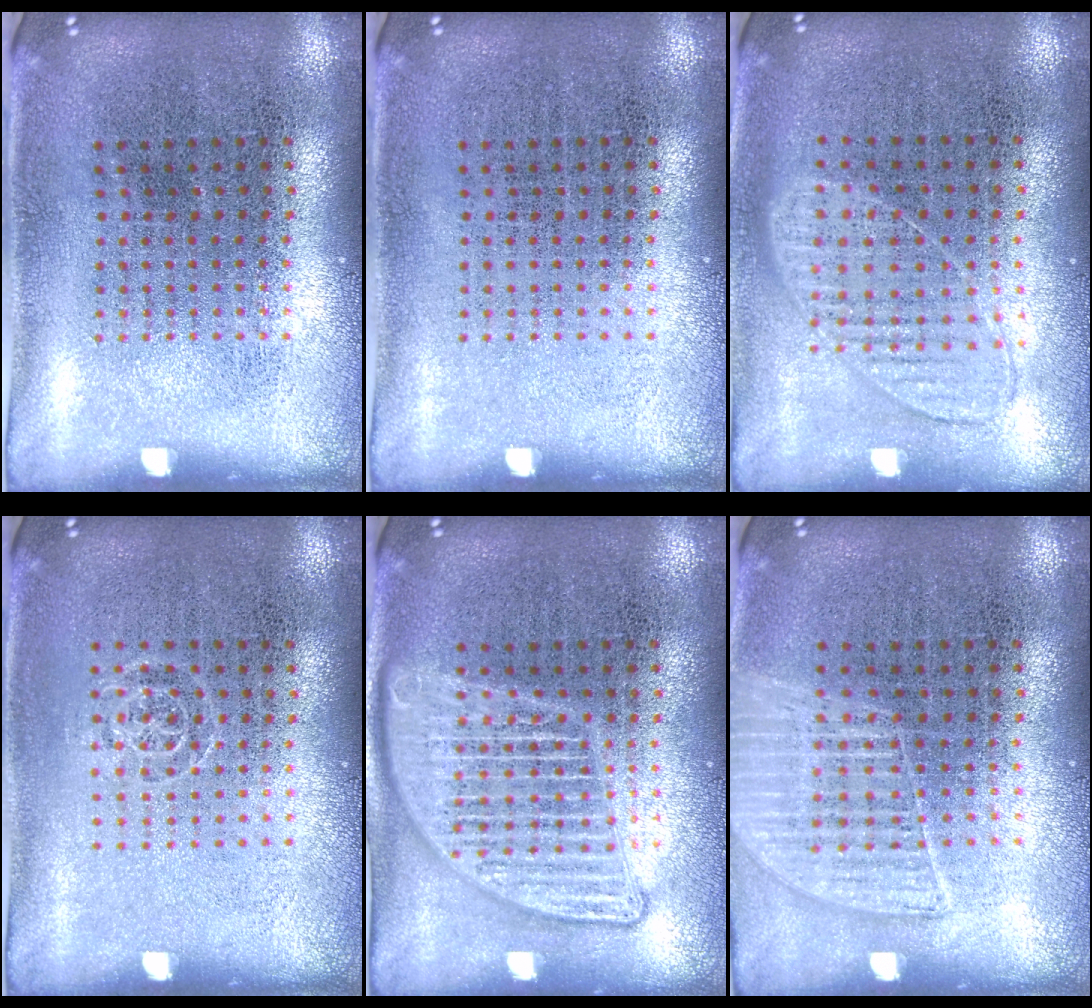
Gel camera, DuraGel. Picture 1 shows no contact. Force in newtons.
{"total": 0.0}
{"total": 0.9, "press": 0.9, "slide": 0.4}
{"total": 0.6, "press": 0.5, "slide": 0.3}
{"total": 2.7, "press": 2.7, "slide": 0.2}
{"total": 1.3, "press": 1.2, "slide": 0.4}